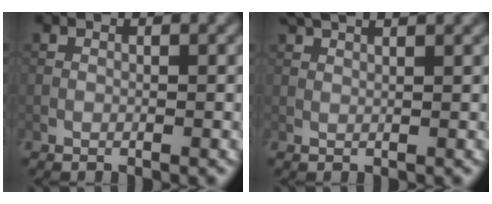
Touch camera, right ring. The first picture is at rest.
{"total": 4.4, "force": [3.2, 1.4, 2.7], "torque": [-0.032, 0.019, 0.026]}